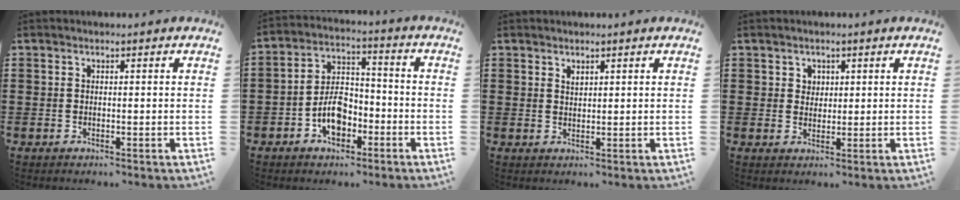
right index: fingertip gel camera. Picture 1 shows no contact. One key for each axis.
{"total": 6.7, "fx": -3.0, "fy": 4.3, "fz": 4.2, "tx": -0.078, "ty": 0.010, "tz": -0.058}
{"total": 1.0, "fx": 0.8, "fy": 0.5, "fz": 0.4, "tx": -0.009, "ty": 0.002, "tz": 0.016}
{"total": 2.0, "fx": 0.9, "fy": 1.7, "fz": 0.2, "tx": -0.010, "ty": 0.010, "tz": 0.016}